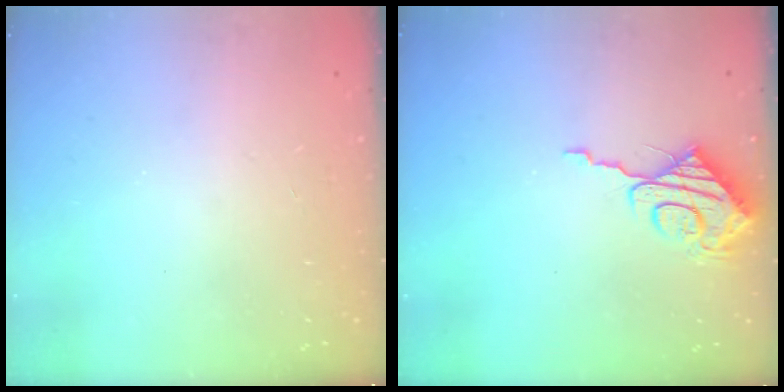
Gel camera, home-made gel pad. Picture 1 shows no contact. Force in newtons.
{"total": 10.3, "press": 10.3, "slide": 0.9}